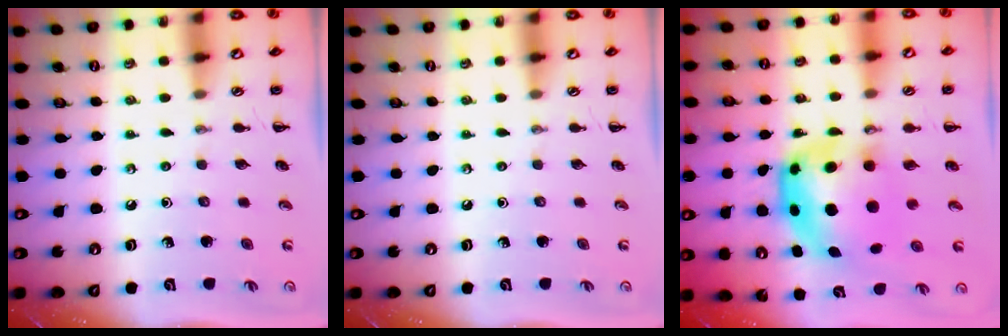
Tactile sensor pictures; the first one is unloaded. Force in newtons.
{"total": 0.0}
{"total": 6.9, "press": 6.7, "slide": 1.6}